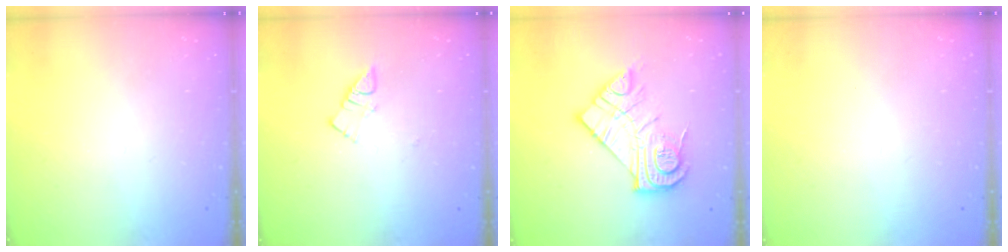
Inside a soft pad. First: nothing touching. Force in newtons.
{"total": 4.8, "press": 4.7, "slide": 0.8}
{"total": 16.3, "press": 16.2, "slide": 1.1}
{"total": 2.1, "press": 2.0, "slide": 0.4}